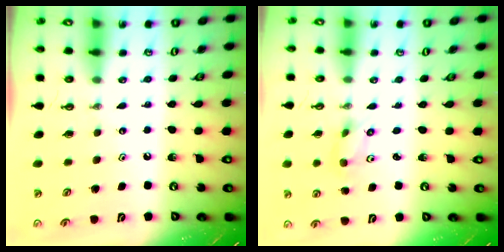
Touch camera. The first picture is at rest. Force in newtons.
{"total": 2.0, "press": 1.8, "slide": 0.9}